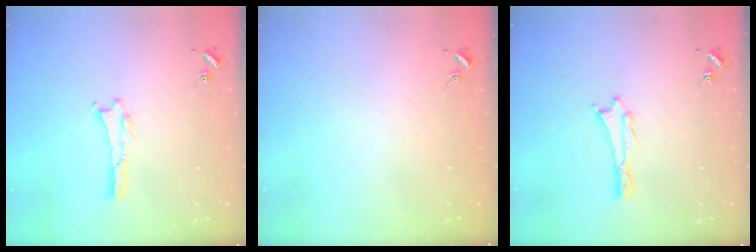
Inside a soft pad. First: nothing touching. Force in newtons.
{"total": 0.0}
{"total": 0.7, "press": 0.7, "slide": 0.1}